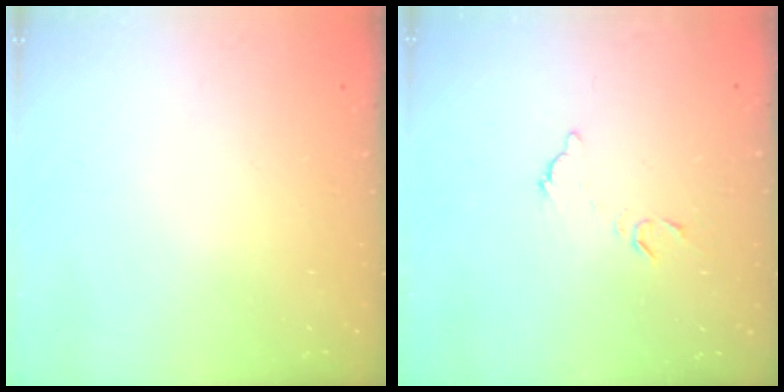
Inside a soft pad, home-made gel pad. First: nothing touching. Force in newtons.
{"total": 6.5, "press": 6.4, "slide": 0.7}